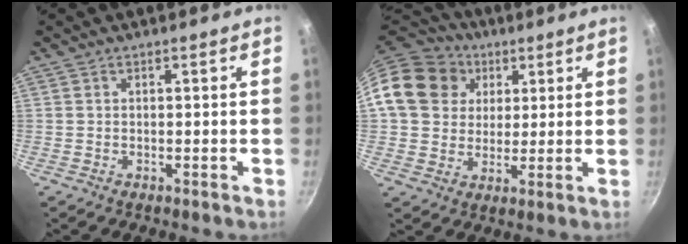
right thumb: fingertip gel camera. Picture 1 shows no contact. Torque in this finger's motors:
{"motor_torque": [-0.57, 1.26, 0.93, -0.31, 0.31]}